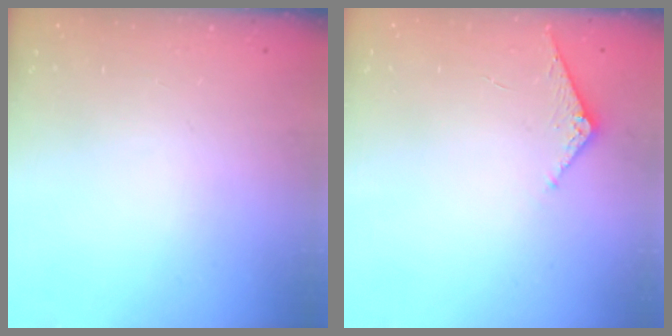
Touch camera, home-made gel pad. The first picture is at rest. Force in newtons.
{"total": 5.9, "press": 5.8, "slide": 0.6}